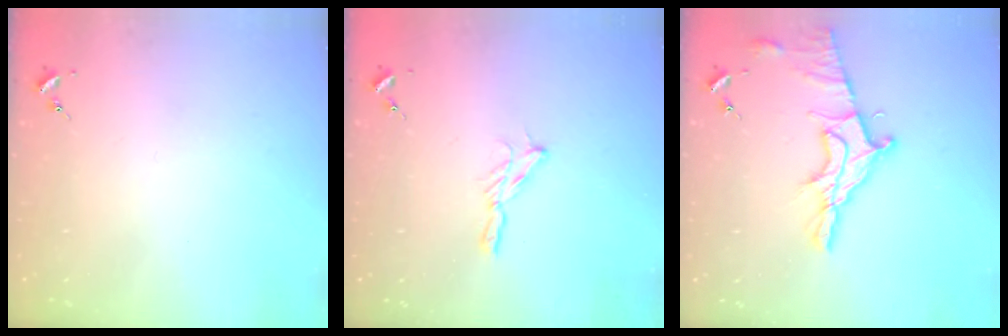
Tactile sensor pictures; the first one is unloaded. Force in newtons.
{"total": 5.4, "press": 5.4, "slide": 0.4}
{"total": 13.5, "press": 13.4, "slide": 1.3}